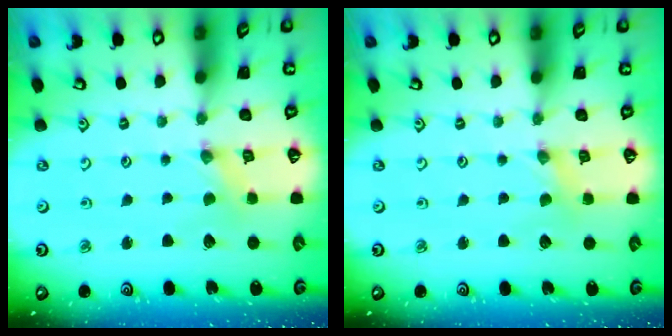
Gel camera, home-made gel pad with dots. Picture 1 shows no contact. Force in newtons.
{"total": 0.9, "press": 0.9, "slide": 0.1}